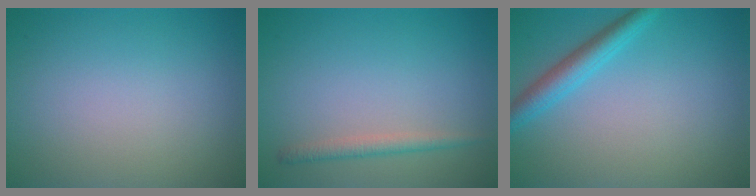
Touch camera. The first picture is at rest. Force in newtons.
{"total": 1.6, "press": 1.6, "slide": 0.0}
{"total": 3.0, "press": 2.9, "slide": 0.2}